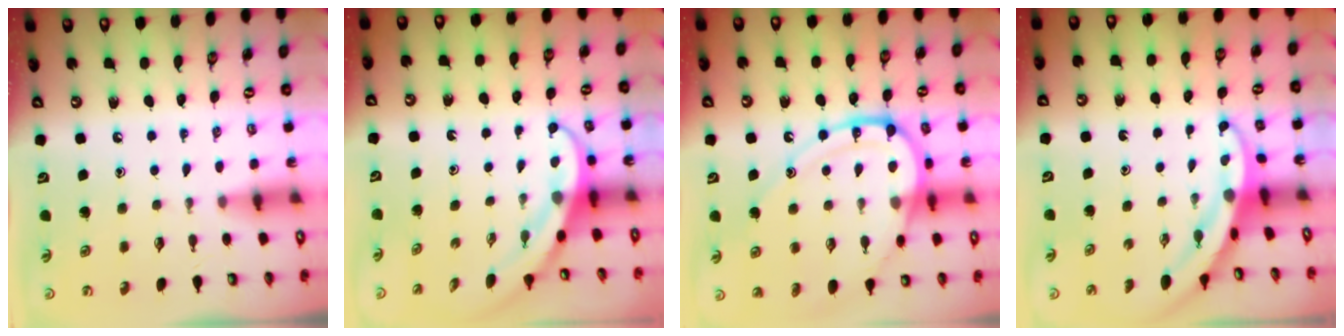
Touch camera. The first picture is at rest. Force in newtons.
{"total": 3.7, "press": 3.7, "slide": 0.3}
{"total": 15.8, "press": 15.7, "slide": 1.4}
{"total": 3.2, "press": 3.2, "slide": 0.3}